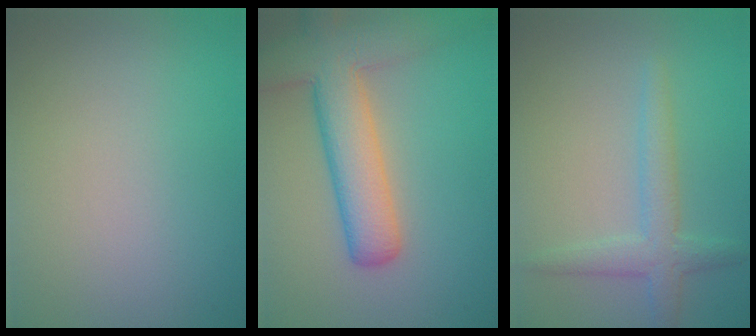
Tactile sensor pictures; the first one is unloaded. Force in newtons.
{"total": 7.6, "press": 7.6, "slide": 0.4}
{"total": 2.8, "press": 2.8, "slide": 0.1}